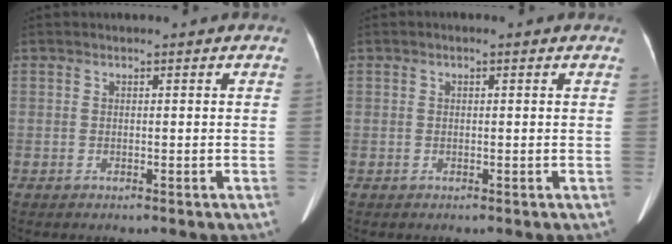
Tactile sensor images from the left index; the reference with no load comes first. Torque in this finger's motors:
{"motor_torque": [-0.05, -0.10, -0.28, -0.02]}